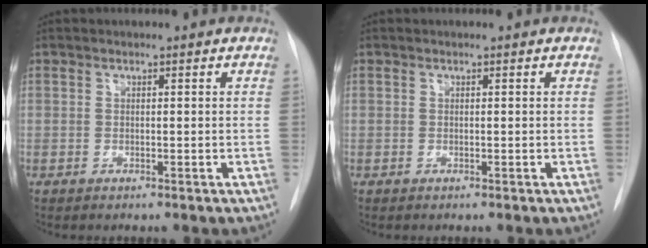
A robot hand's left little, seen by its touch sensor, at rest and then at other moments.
{"total": 0.0}